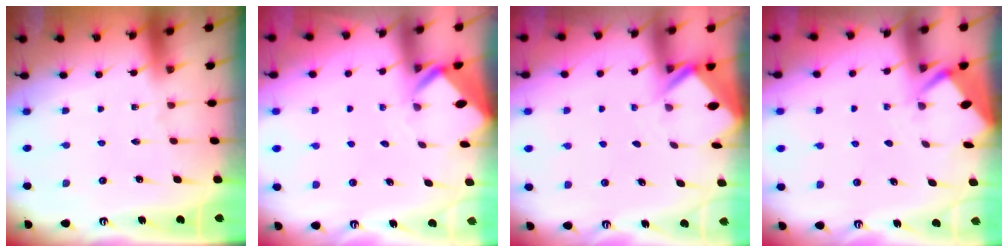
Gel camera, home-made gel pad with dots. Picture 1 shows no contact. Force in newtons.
{"total": 3.1, "press": 3.1, "slide": 0.2}
{"total": 2.4, "press": 2.4, "slide": 0.1}
{"total": 2.7, "press": 2.6, "slide": 0.4}